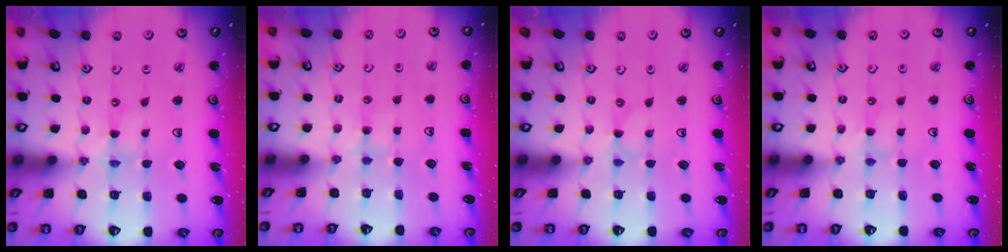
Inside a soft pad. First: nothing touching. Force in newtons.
{"total": 2.5, "press": 2.5, "slide": 0.4}
{"total": 0.0}
{"total": 2.0, "press": 1.9, "slide": 0.3}